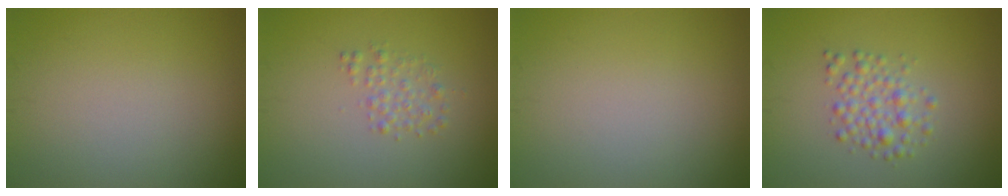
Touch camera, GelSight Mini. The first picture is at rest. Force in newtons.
{"total": 1.5, "press": 1.5, "slide": 0.0}
{"total": 0.0}
{"total": 2.5, "press": 2.5, "slide": 0.0}